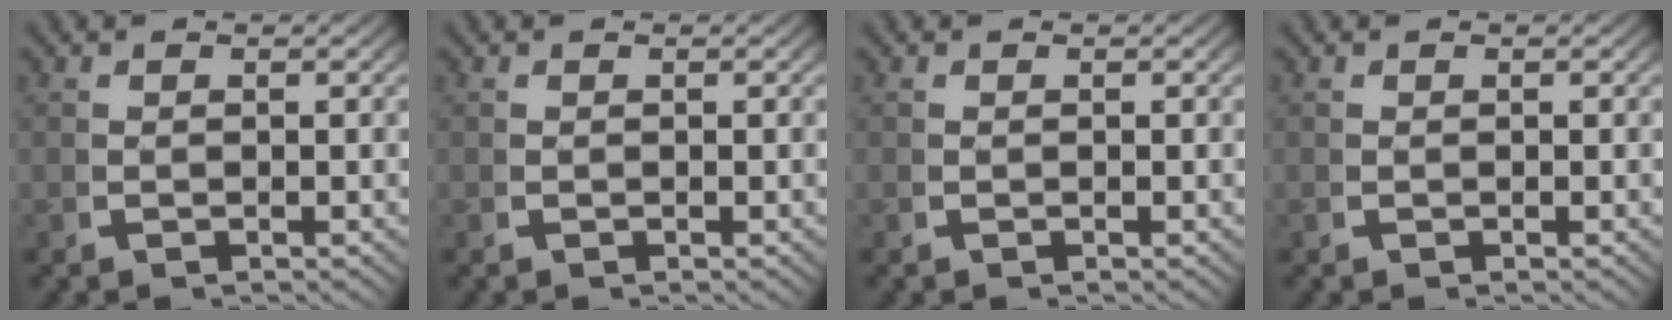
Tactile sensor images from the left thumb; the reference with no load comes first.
{"total": 0.0}
{"total": 0.0}
{"total": 0.0}